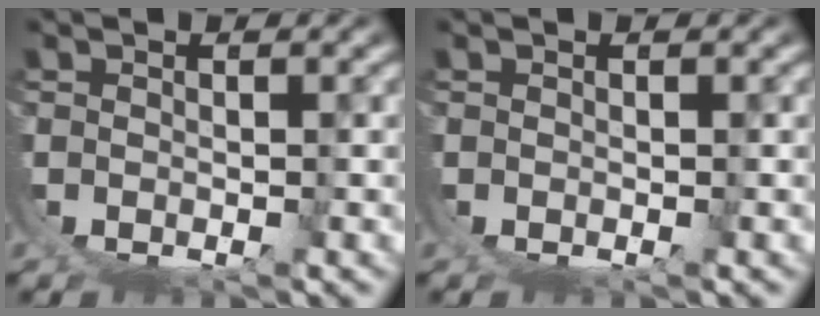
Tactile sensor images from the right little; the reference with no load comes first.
{"total": 0.0}